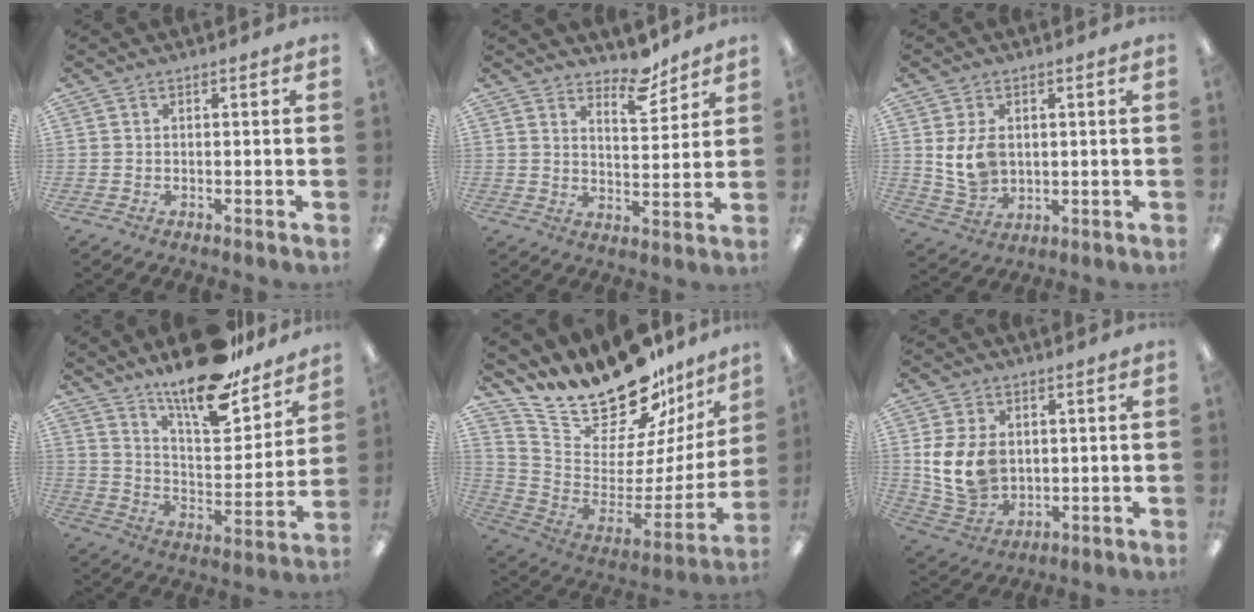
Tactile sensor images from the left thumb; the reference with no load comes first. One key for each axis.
{"total": 8.1, "fx": 6.8, "fy": 2.9, "fz": 3.4, "tx": -0.029, "ty": -0.050, "tz": 0.114}
{"total": 8.1, "fx": 1.7, "fy": 6.0, "fz": 5.2, "tx": -0.105, "ty": 0.001, "tz": 0.032}
{"total": 18.0, "fx": 14.9, "fy": 5.1, "fz": 8.8, "tx": -0.143, "ty": -0.109, "tz": 0.254}
{"total": 20.2, "fx": 18.1, "fy": 6.4, "fz": 6.3, "tx": -0.094, "ty": -0.162, "tz": 0.316}
{"total": 11.8, "fx": 1.9, "fy": 8.9, "fz": 7.5, "tx": -0.167, "ty": 0.001, "tz": 0.039}